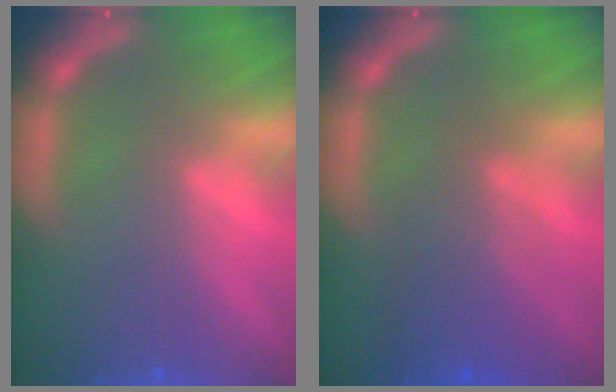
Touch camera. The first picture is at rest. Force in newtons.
{"total": 4.5}